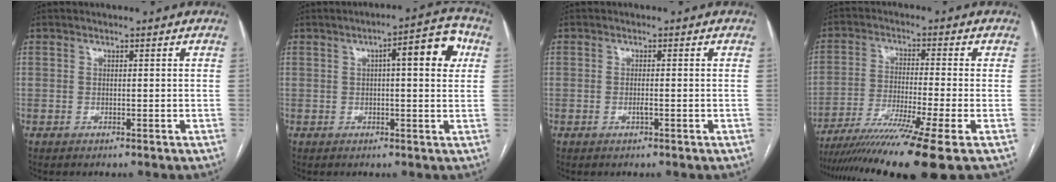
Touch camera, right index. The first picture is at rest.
{"total": 8.0, "force": [2.1, 1.7, 7.5], "torque": [-0.100, 0.024, 0.022]}
{"total": 1.2, "force": [-0.4, 0.2, 1.1], "torque": [-0.023, 0.000, -0.007]}
{"total": 15.2, "force": [-11.2, -2.2, 10.0], "torque": [-0.165, -0.042, -0.185]}